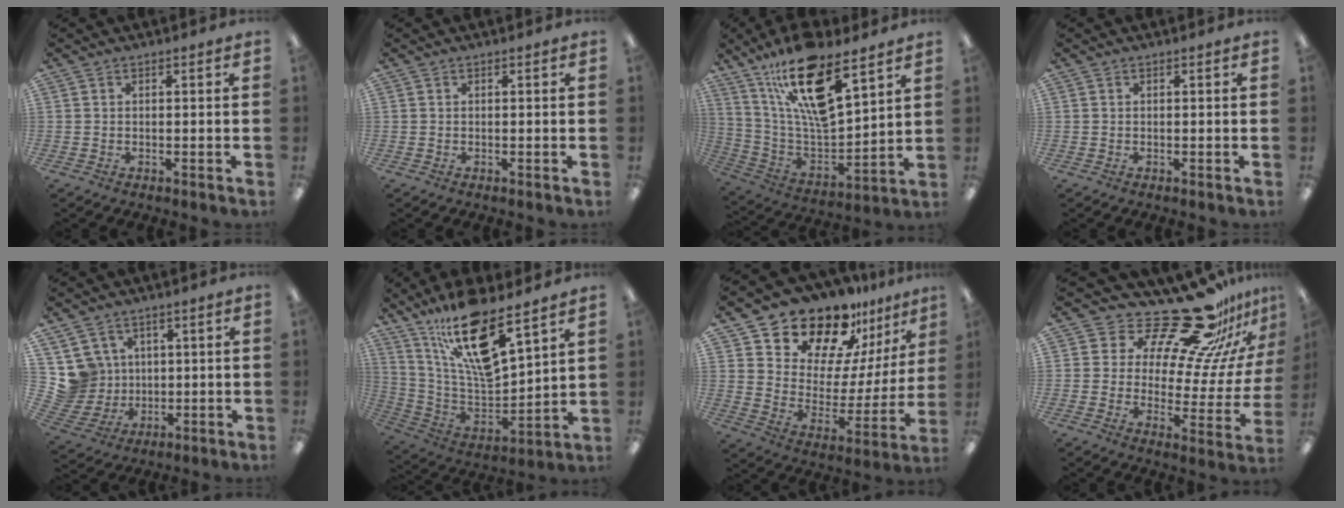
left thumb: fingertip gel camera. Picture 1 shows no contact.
{"total": 0.0}
{"total": 19.6, "force": [13.3, 6.4, 12.9], "torque": [-0.251, -0.082, 0.226]}
{"total": 0.0}
{"total": 9.3, "force": [3.1, 8.7, 1.1], "torque": [-0.048, -0.017, 0.070]}
{"total": 19.2, "force": [13.5, 5.1, 12.6], "torque": [-0.245, -0.093, 0.228]}
{"total": 18.6, "force": [16.4, 7.7, 4.3], "torque": [-0.082, -0.144, 0.292]}
{"total": 23.4, "force": [19.6, 7.7, 10.3], "torque": [-0.142, -0.151, 0.326]}